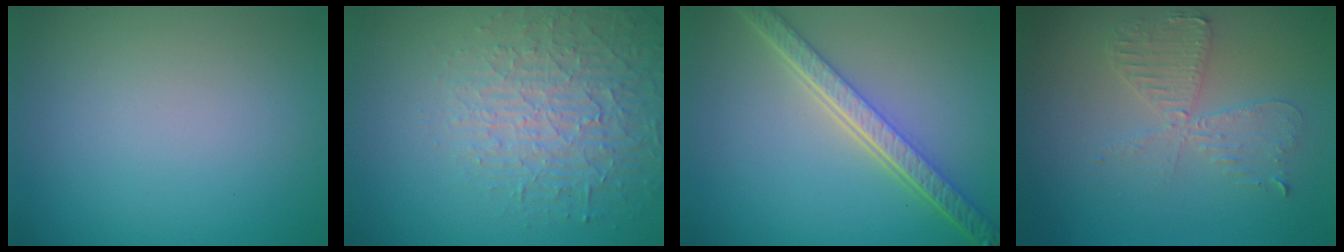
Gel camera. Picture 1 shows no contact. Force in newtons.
{"total": 4.0, "press": 3.9, "slide": 0.7}
{"total": 5.9, "press": 4.3, "slide": 4.0}
{"total": 3.6, "press": 3.1, "slide": 1.9}